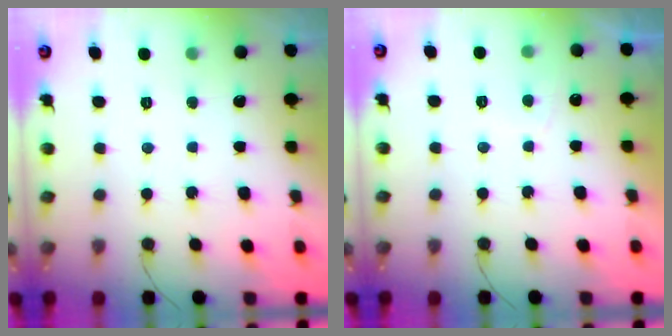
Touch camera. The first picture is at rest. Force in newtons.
{"total": 1.0, "press": 0.8, "slide": 0.6}